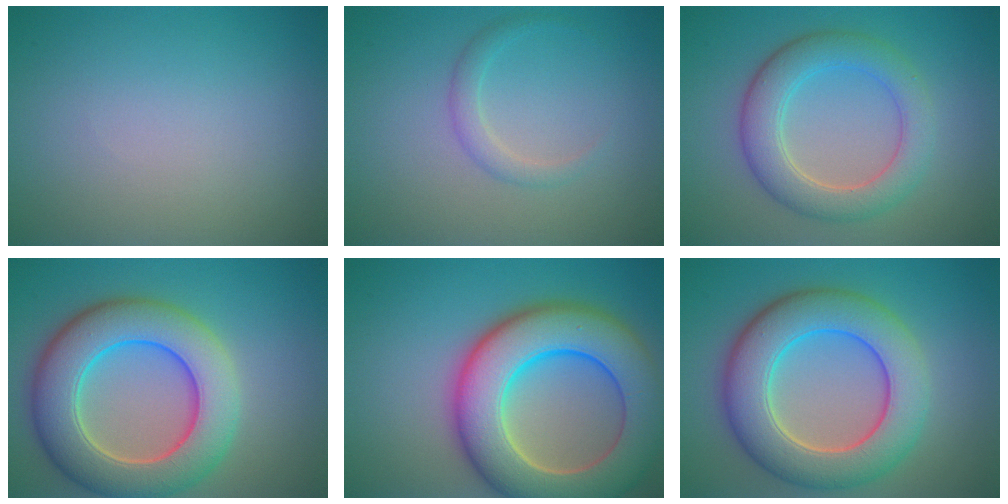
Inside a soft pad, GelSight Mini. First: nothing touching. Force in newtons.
{"total": 1.6, "press": 1.5, "slide": 0.2}
{"total": 5.3, "press": 5.2, "slide": 0.5}
{"total": 9.7, "press": 9.7, "slide": 0.3}
{"total": 11.9, "press": 11.9, "slide": 0.9}
{"total": 9.1, "press": 9.1, "slide": 0.4}